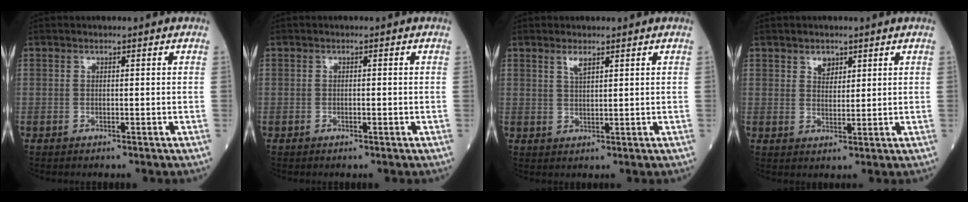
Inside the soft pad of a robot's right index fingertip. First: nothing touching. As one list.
[{"total": 0.7, "force": [-0.2, 0.1, 0.7], "torque": [-0.014, -0.001, -0.002]}, {"total": 2.1, "force": [1.4, 0.4, 1.5], "torque": [-0.031, -0.001, 0.030]}, {"total": 2.6, "force": [1.7, 1.6, 1.1], "torque": [-0.020, -0.001, 0.031]}]